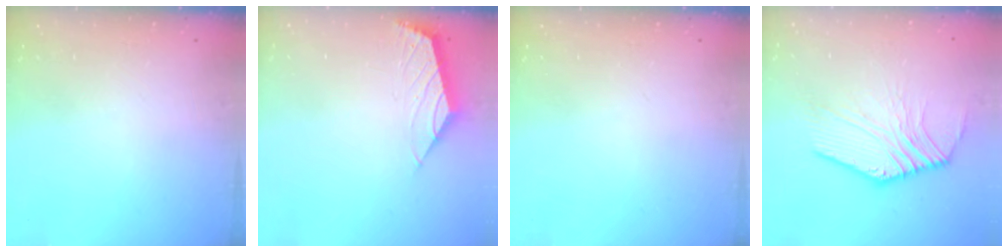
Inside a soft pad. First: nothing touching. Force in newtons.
{"total": 1.6, "press": 1.5, "slide": 0.5}
{"total": 0.0}
{"total": 6.3, "press": 6.1, "slide": 1.3}